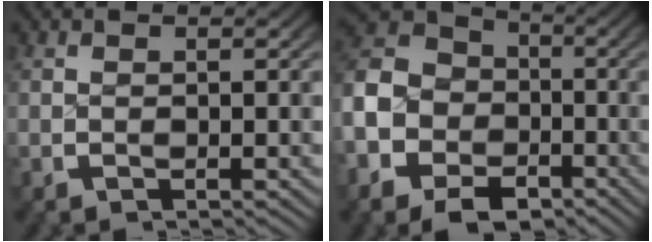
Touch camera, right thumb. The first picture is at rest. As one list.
[{"total": 12.5, "force": [-1.9, 10.5, 6.5], "torque": [-0.133, -0.024, -0.037]}]